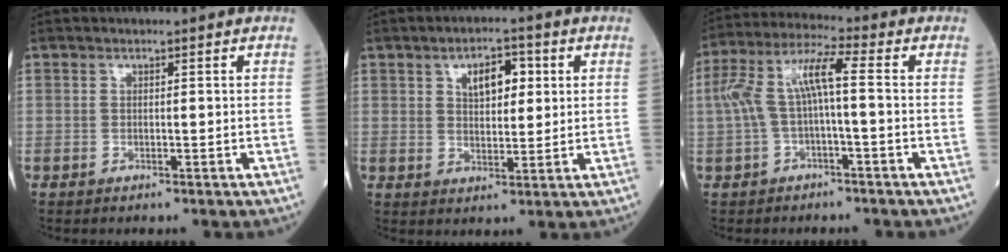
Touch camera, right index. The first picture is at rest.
{"total": 5.8, "force": [2.1, 2.8, 4.6], "torque": [-0.073, 0.009, 0.035]}
{"total": 8.2, "force": [-0.1, 1.5, 8.1], "torque": [-0.172, 0.042, -0.001]}